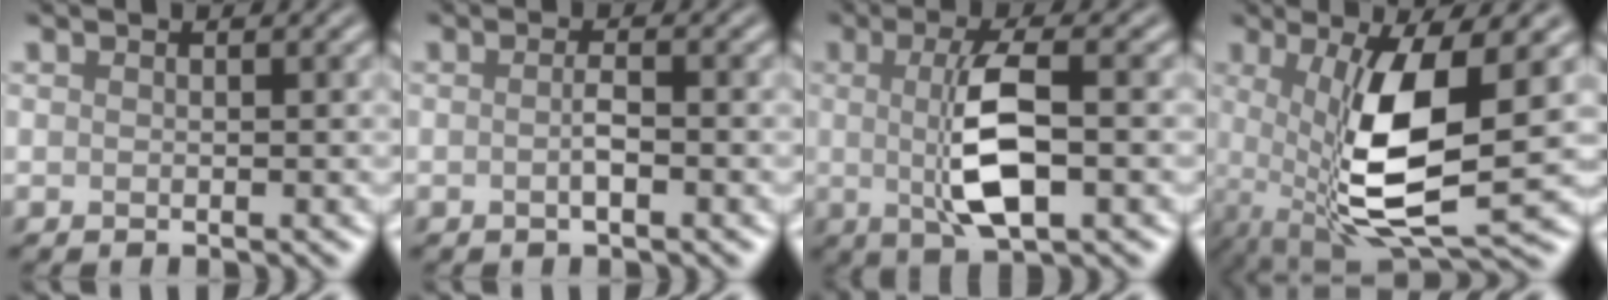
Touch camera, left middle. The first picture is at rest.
{"total": 1.4, "force": [-0.5, 0.1, 1.2], "torque": [-0.026, -0.004, -0.009]}
{"total": 5.7, "force": [-0.4, 1.5, 5.5], "torque": [-0.111, -0.003, -0.004]}
{"total": 9.6, "force": [0.1, 2.9, 9.2], "torque": [-0.171, -0.015, 0.006]}